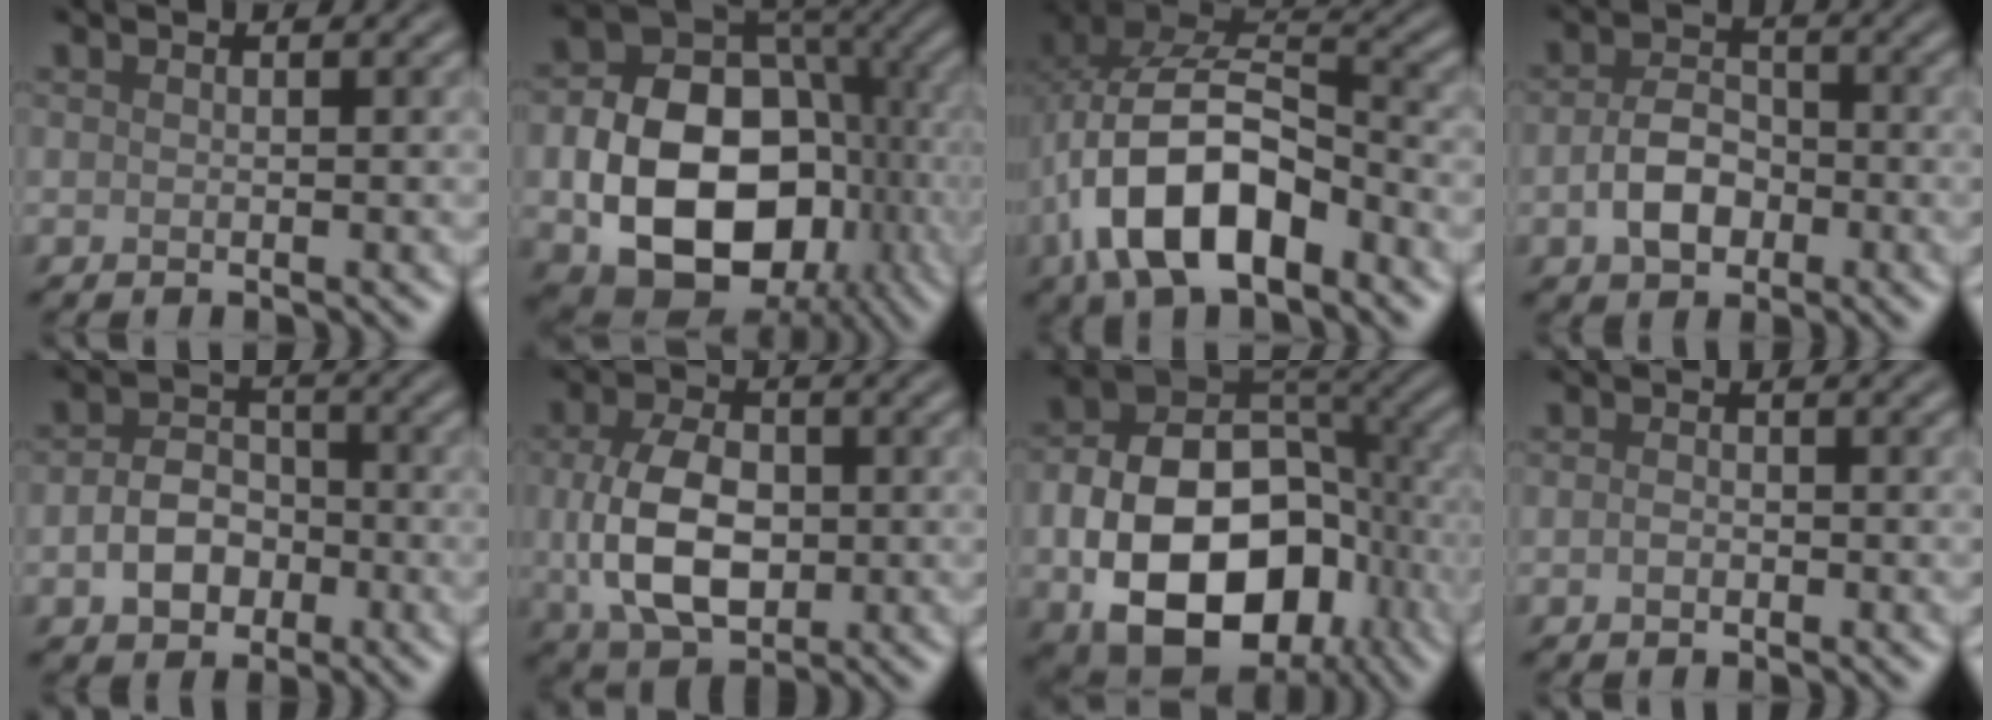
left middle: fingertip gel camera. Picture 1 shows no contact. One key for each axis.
{"total": 13.9, "fx": -3.2, "fy": 10.0, "fz": 9.1, "tx": -0.144, "ty": -0.022, "tz": -0.061}
{"total": 11.4, "fx": -4.1, "fy": 6.2, "fz": 8.6, "tx": -0.171, "ty": 0.004, "tz": -0.080}
{"total": 4.2, "fx": -1.2, "fy": 2.9, "fz": 2.8, "tx": -0.054, "ty": 0.002, "tz": -0.026}
{"total": 4.2, "fx": -1.4, "fy": 3.2, "fz": 2.4, "tx": -0.040, "ty": 0.001, "tz": -0.027}
{"total": 7.8, "fx": -0.3, "fy": 5.2, "fz": 5.8, "tx": -0.125, "ty": -0.007, "tz": -0.005}
{"total": 14.3, "fx": -4.0, "fy": 9.8, "fz": 9.6, "tx": -0.167, "ty": -0.024, "tz": -0.069}
{"total": 1.0, "fx": -0.4, "fy": 0.7, "fz": 0.6, "tx": -0.014, "ty": 0.000, "tz": -0.010}